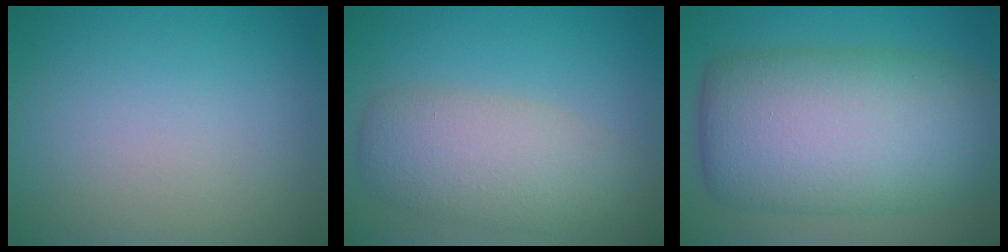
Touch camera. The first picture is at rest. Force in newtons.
{"total": 5.6, "press": 5.6, "slide": 0.3}
{"total": 13.3, "press": 13.3, "slide": 0.3}